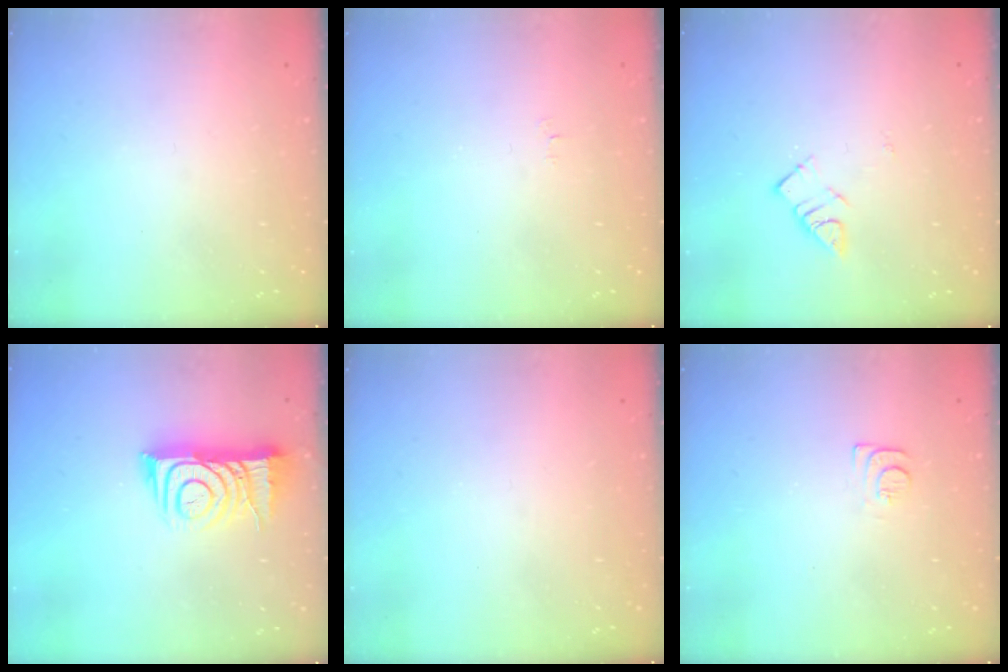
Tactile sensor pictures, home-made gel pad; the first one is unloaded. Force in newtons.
{"total": 2.5, "press": 2.5, "slide": 0.3}
{"total": 5.0, "press": 5.0, "slide": 0.2}
{"total": 11.3, "press": 11.2, "slide": 1.0}
{"total": 0.0}
{"total": 6.7, "press": 6.7, "slide": 0.6}